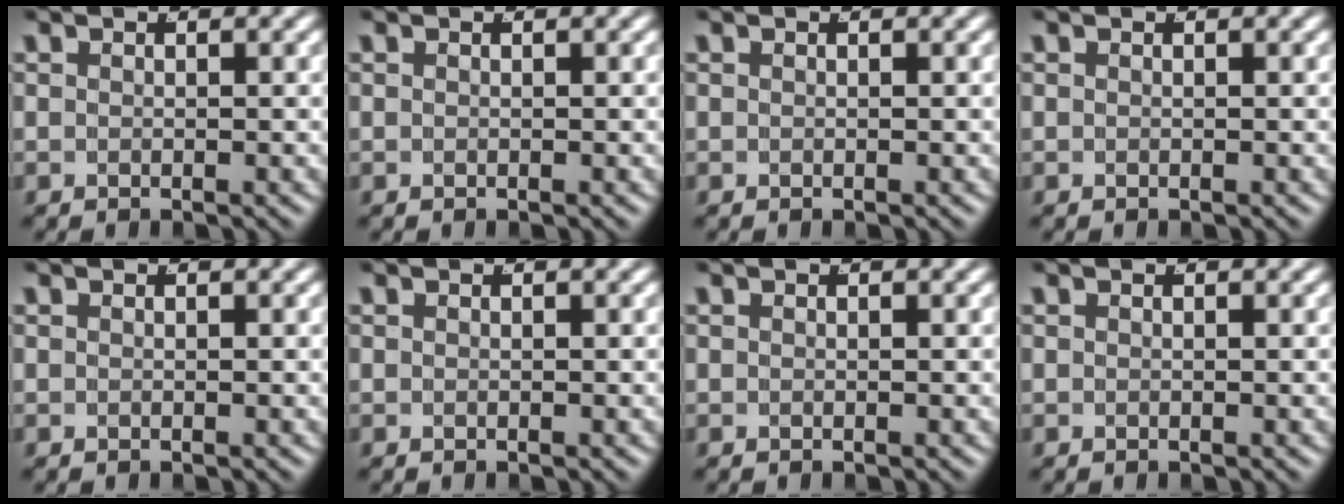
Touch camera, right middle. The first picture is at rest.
{"total": 0.0}
{"total": 0.0}
{"total": 0.0}
{"total": 0.0}
{"total": 0.0}
{"total": 0.0}
{"total": 0.0}